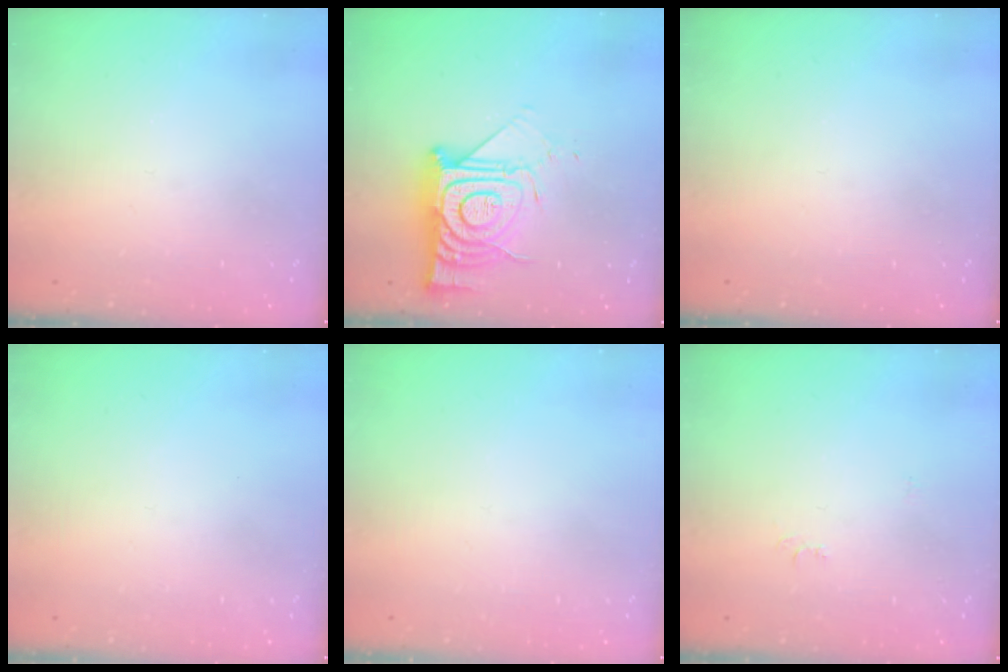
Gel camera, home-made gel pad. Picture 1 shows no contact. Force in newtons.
{"total": 16.3, "press": 16.2, "slide": 1.5}
{"total": 0.0}
{"total": 1.6, "press": 1.6, "slide": 0.1}
{"total": 1.8, "press": 1.8, "slide": 0.1}
{"total": 4.3, "press": 4.3, "slide": 0.6}